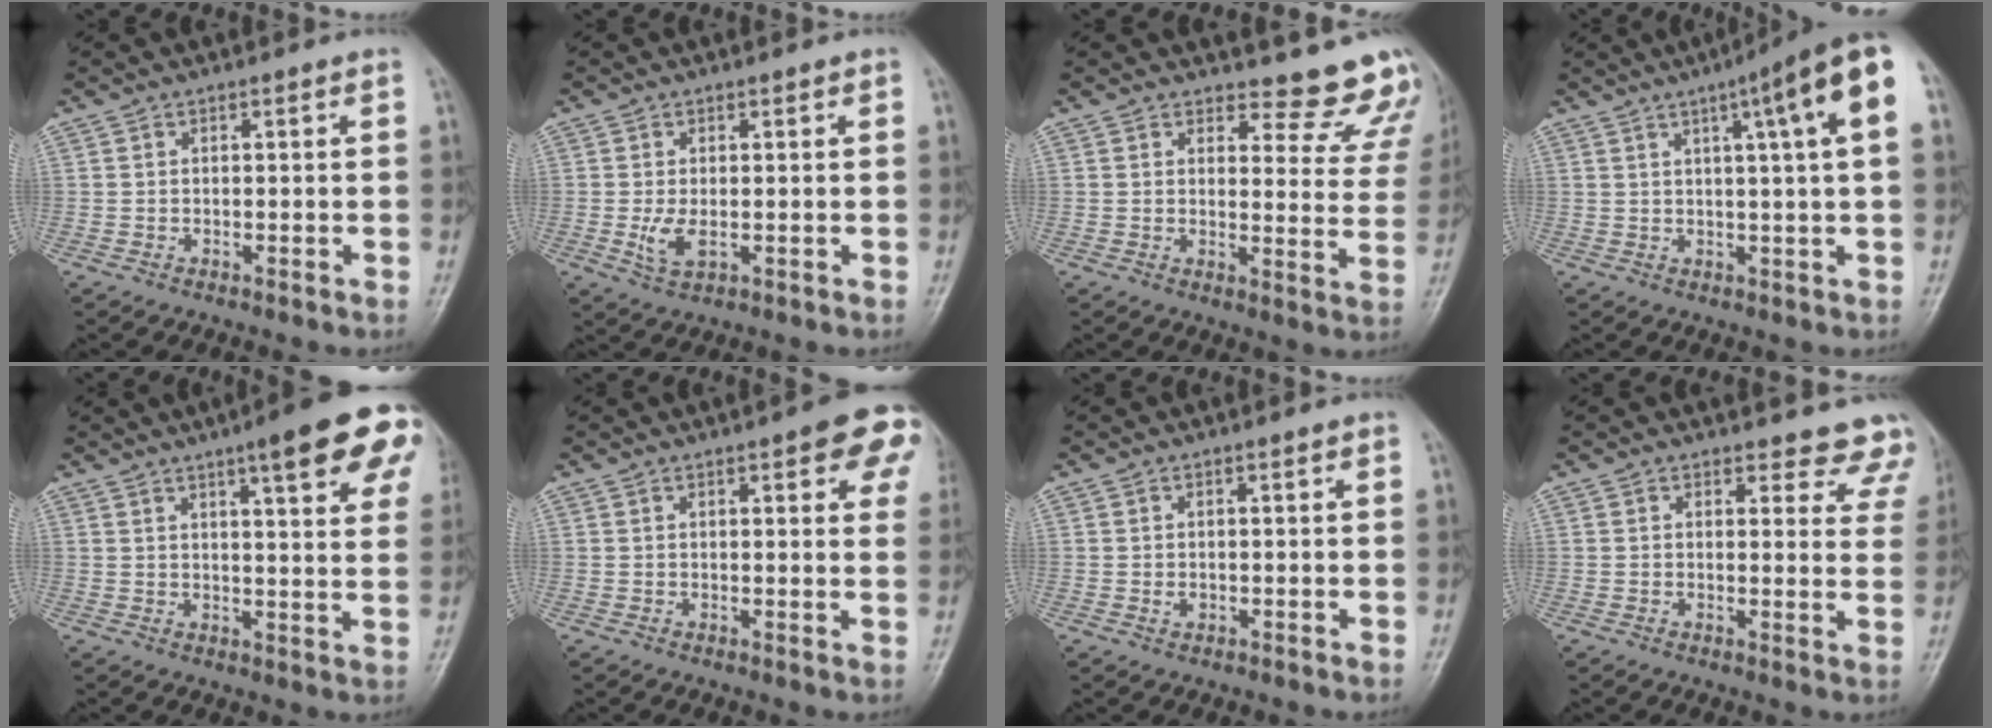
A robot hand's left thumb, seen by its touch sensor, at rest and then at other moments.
{"total": 3.5, "force": [-0.2, 2.0, 2.9], "torque": [-0.060, -0.011, 0.000]}
{"total": 12.7, "force": [12.2, 3.6, 0.8], "torque": [0.041, -0.128, 0.114]}
{"total": 11.6, "force": [4.1, 0.5, 10.8], "torque": [-0.155, 0.013, 0.050]}
{"total": 15.9, "force": [8.6, 3.5, 12.9], "torque": [-0.143, -0.025, 0.102]}
{"total": 9.8, "force": [4.6, 3.2, 8.0], "torque": [-0.061, -0.010, 0.046]}
{"total": 0.9, "force": [0.0, 0.8, 0.4], "torque": [-0.002, -0.001, 0.002]}
{"total": 9.8, "force": [9.2, 3.3, 0.0], "torque": [0.060, -0.059, 0.070]}